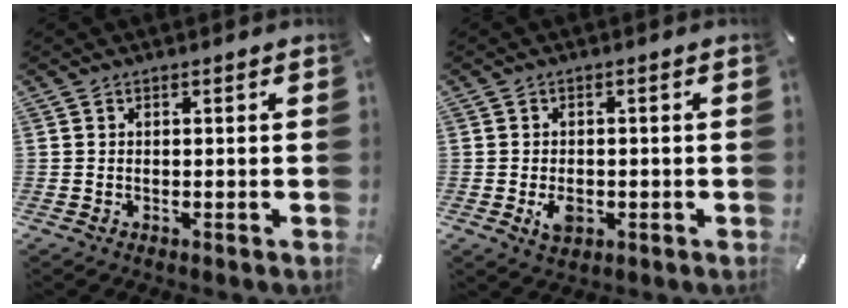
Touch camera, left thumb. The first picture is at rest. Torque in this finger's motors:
{"motor_torque": [-0.01, 0.01, 0.10, -0.02, 0.00]}